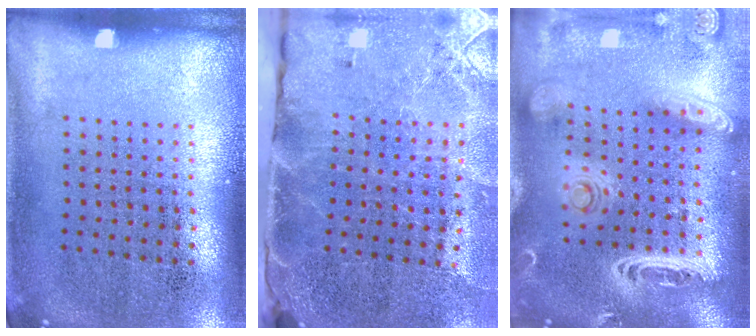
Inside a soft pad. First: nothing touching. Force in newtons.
{"total": 4.0, "press": 3.2, "slide": 2.4}
{"total": 3.2, "press": 2.6, "slide": 1.8}